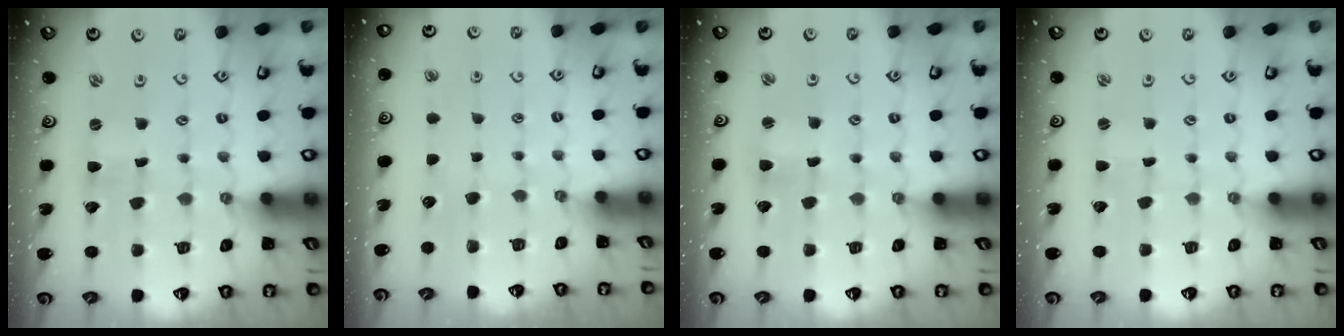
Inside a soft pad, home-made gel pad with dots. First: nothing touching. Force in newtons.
{"total": 0.0}
{"total": 2.7, "press": 2.7, "slide": 0.3}
{"total": 0.0}